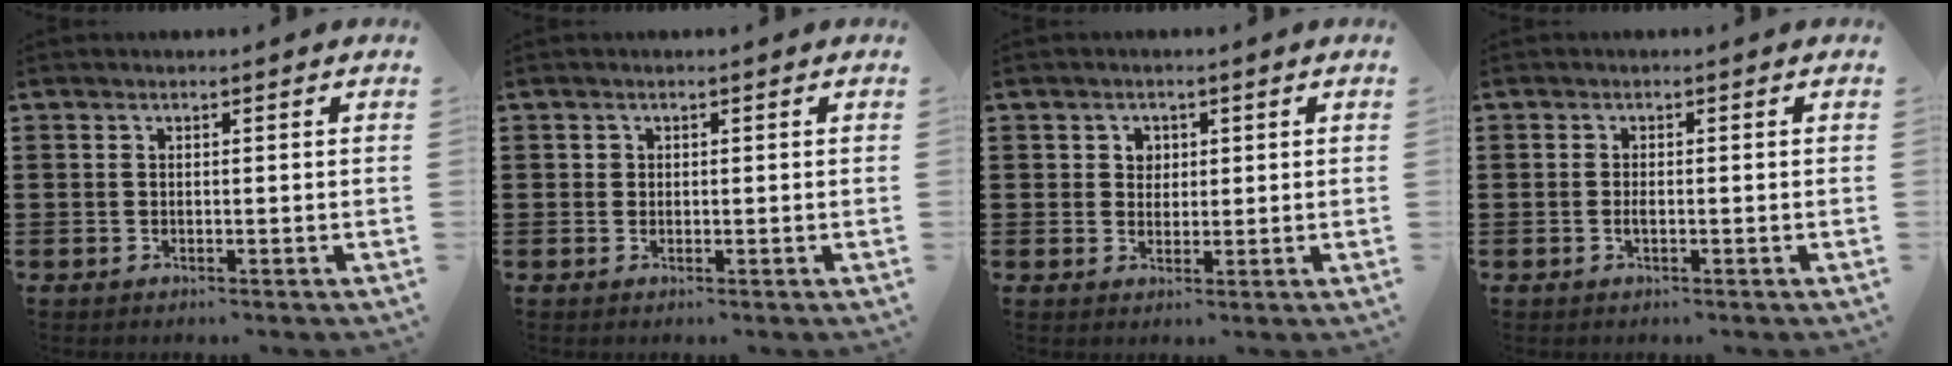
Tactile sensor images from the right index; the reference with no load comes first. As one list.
[{"total": 0.6, "force": [0.2, 0.6, 0.1], "torque": [-0.002, 0.005, 0.003]}, {"total": 2.0, "force": [0.7, 1.8, 0.5], "torque": [-0.017, 0.010, 0.012]}, {"total": 0.9, "force": [-0.2, 0.3, 0.8], "torque": [-0.017, -0.004, -0.002]}]